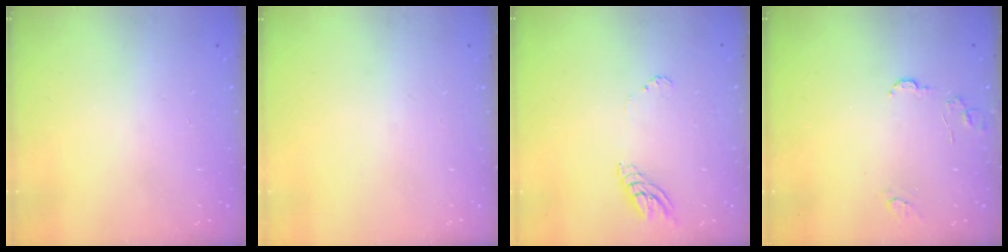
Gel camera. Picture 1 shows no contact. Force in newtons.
{"total": 0.0}
{"total": 5.9, "press": 5.9, "slide": 0.4}
{"total": 7.5, "press": 7.5, "slide": 0.6}